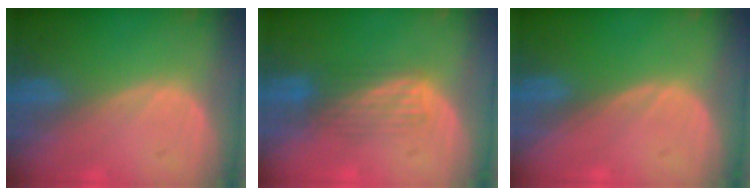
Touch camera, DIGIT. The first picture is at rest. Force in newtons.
{"total": 4.1, "press": 4.1, "slide": 0.1}
{"total": 0.0}